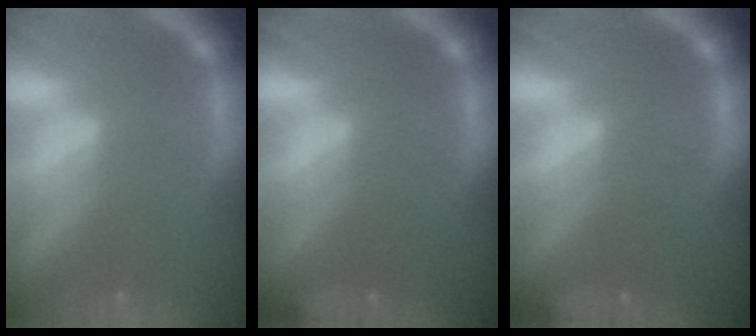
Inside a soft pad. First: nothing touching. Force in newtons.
{"total": 2.4}
{"total": 2.4}